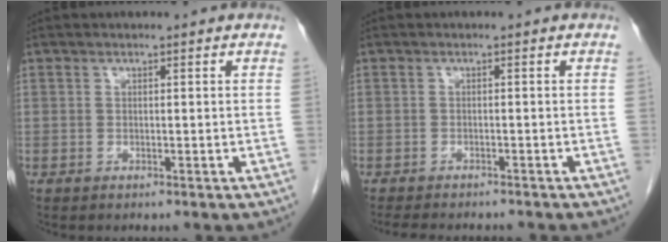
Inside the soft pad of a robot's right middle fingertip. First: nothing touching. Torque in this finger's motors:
{"motor_torque": [0.16, -0.13, 0.00, 0.01]}